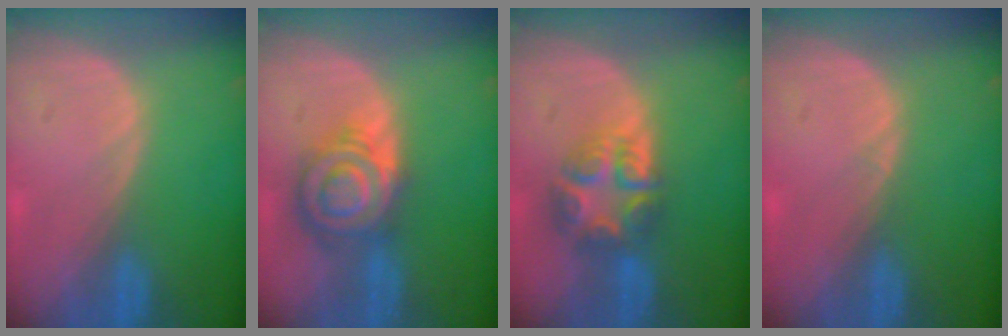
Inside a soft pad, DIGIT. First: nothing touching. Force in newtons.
{"total": 7.8, "press": 7.8, "slide": 0.6}
{"total": 7.6, "press": 6.6, "slide": 3.8}
{"total": 0.5, "press": 0.4, "slide": 0.4}